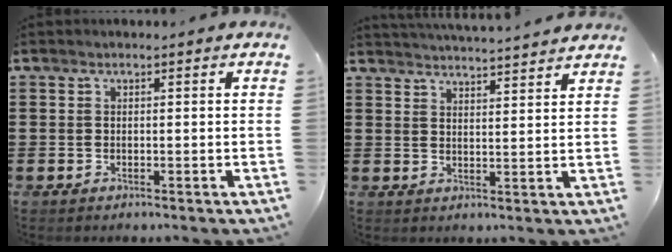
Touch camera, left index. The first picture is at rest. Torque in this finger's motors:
{"motor_torque": [0.11, 0.07, 0.16, 0.10]}